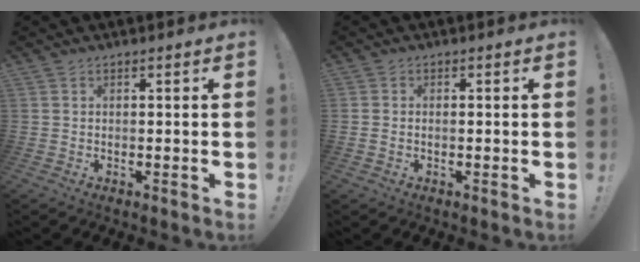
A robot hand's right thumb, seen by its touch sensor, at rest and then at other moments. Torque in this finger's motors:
{"motor_torque": [-0.05, -0.19, -0.08, 0.43, -0.05]}